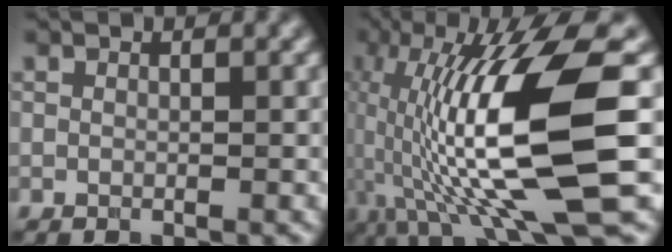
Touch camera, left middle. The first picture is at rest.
{"total": 14.1, "force": [-1.5, 3.0, 13.7], "torque": [-0.250, 0.012, -0.015]}